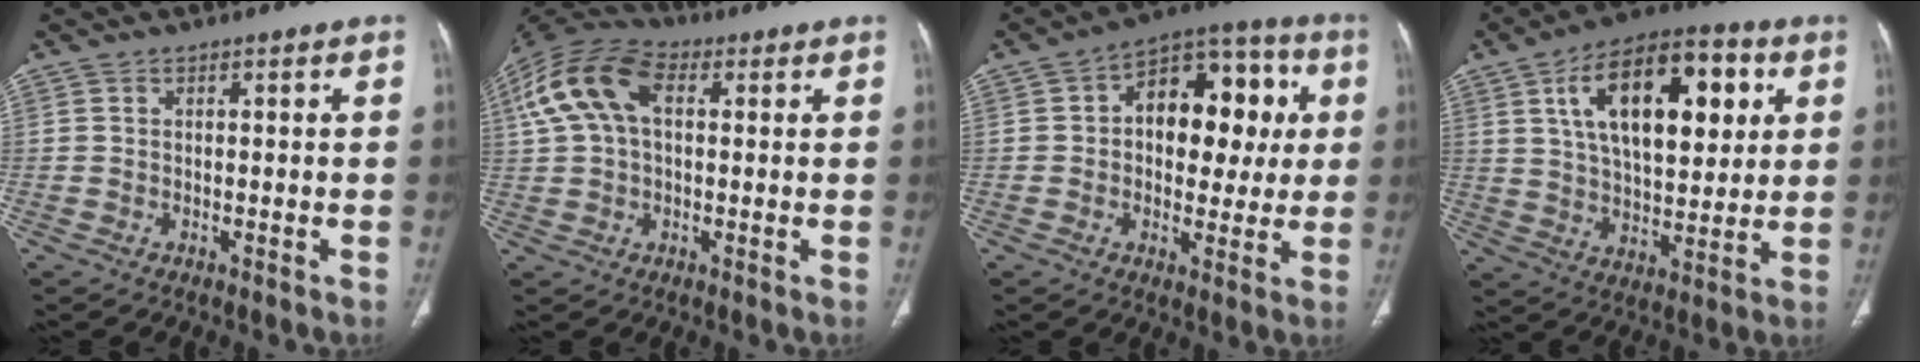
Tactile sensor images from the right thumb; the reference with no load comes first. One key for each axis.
{"total": 13.7, "fx": 3.2, "fy": 8.5, "fz": 10.3, "tx": -0.213, "ty": 0.035, "tz": 0.055}
{"total": 16.6, "fx": 2.4, "fy": 10.7, "fz": 12.4, "tx": -0.114, "ty": 0.031, "tz": 0.032}
{"total": 22.0, "fx": 7.1, "fy": 11.1, "fz": 17.6, "tx": -0.248, "ty": -0.008, "tz": 0.113}